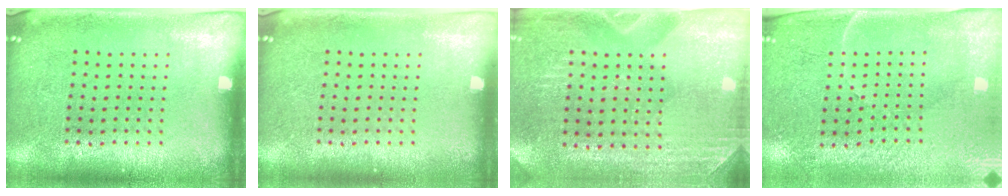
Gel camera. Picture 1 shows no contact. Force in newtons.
{"total": 0.0}
{"total": 2.9, "press": 2.8, "slide": 0.9}
{"total": 3.4, "press": 3.2, "slide": 1.3}